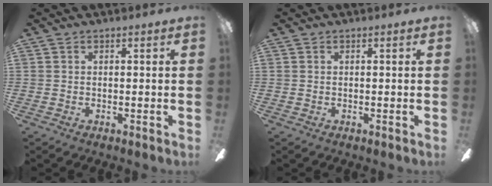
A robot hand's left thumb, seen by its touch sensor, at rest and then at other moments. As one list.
[{"total": 0.0}]